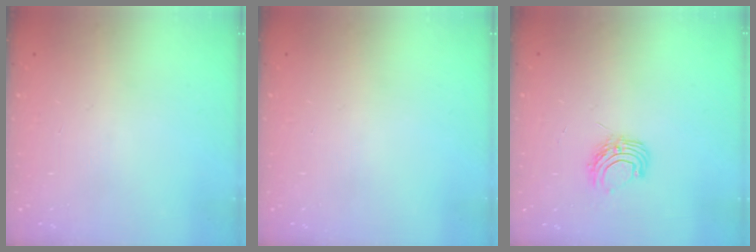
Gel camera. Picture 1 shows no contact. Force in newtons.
{"total": 0.0}
{"total": 6.9, "press": 6.9, "slide": 0.6}